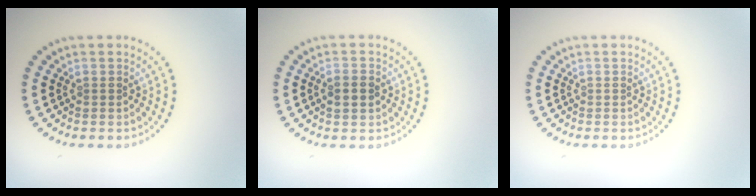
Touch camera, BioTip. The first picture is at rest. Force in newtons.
{"total": 1.9, "press": 1.9, "slide": 0.2}
{"total": 0.0}